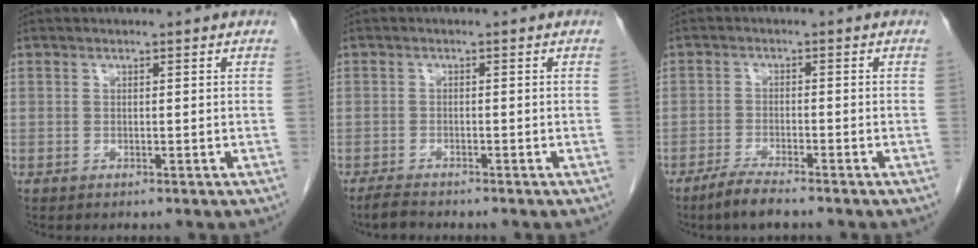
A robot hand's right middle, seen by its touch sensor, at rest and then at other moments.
{"total": 2.2, "force": [-2.0, 0.2, 0.9], "torque": [-0.027, -0.009, -0.036]}
{"total": 4.1, "force": [-3.3, 0.1, 2.4], "torque": [-0.056, -0.011, -0.064]}